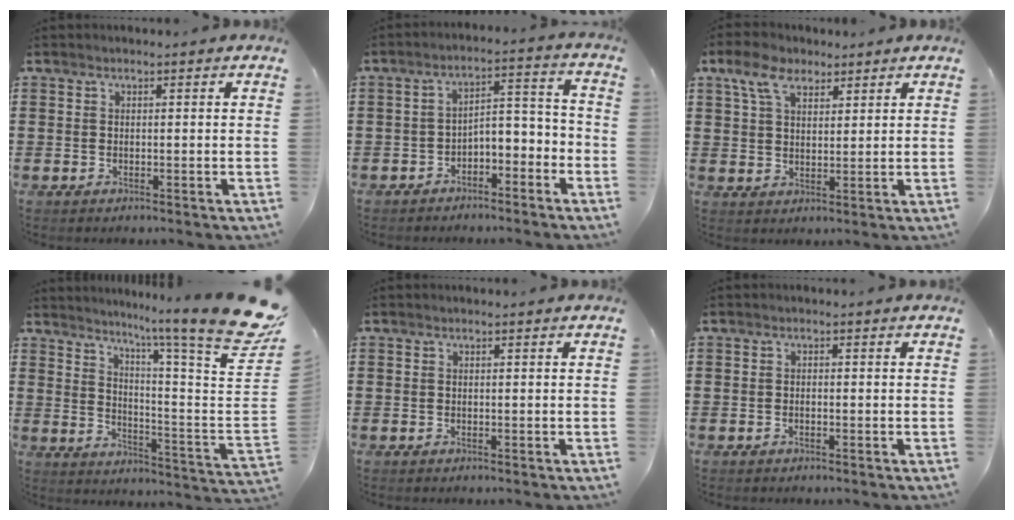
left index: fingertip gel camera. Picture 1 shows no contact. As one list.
[{"total": 4.0, "force": [-3.6, 1.1, 1.3], "torque": [-0.027, 0.003, -0.076]}, {"total": 6.1, "force": [3.8, 3.5, 3.2], "torque": [-0.080, 0.009, 0.070]}, {"total": 11.8, "force": [9.3, -1.8, 7.1], "torque": [-0.135, -0.089, 0.139]}, {"total": 0.0}, {"total": 0.6, "force": [-0.5, 0.1, 0.4], "torque": [-0.008, -0.003, -0.009]}]